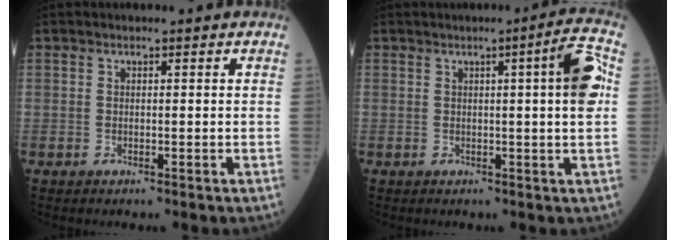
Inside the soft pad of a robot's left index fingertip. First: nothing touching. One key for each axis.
{"total": 5.5, "fx": 0.8, "fy": -0.6, "fz": 5.5, "tx": -0.074, "ty": 0.003, "tz": 0.009}